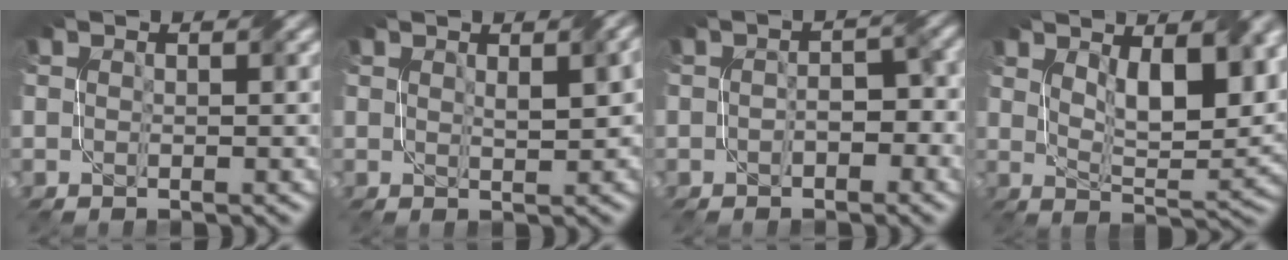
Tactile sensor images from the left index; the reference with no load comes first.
{"total": 2.5, "force": [1.0, 0.7, 2.2], "torque": [-0.029, 0.009, 0.025]}
{"total": 2.2, "force": [-0.7, 1.3, 1.7], "torque": [-0.021, 0.011, -0.005]}
{"total": 7.7, "force": [3.2, 3.0, 6.3], "torque": [-0.103, -0.003, 0.064]}